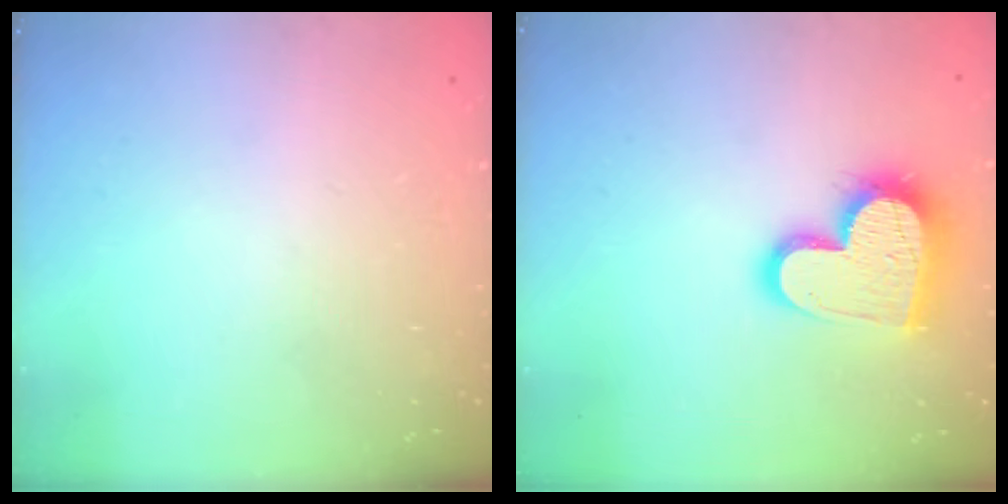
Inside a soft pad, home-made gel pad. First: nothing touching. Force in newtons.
{"total": 16.4, "press": 16.3, "slide": 1.2}